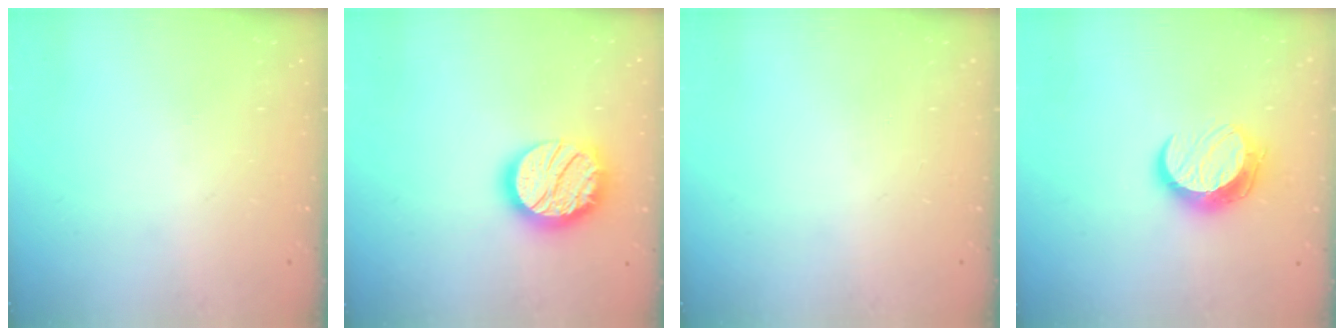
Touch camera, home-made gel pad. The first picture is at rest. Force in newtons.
{"total": 19.2, "press": 19.1, "slide": 1.3}
{"total": 0.0}
{"total": 10.7, "press": 10.7, "slide": 0.5}